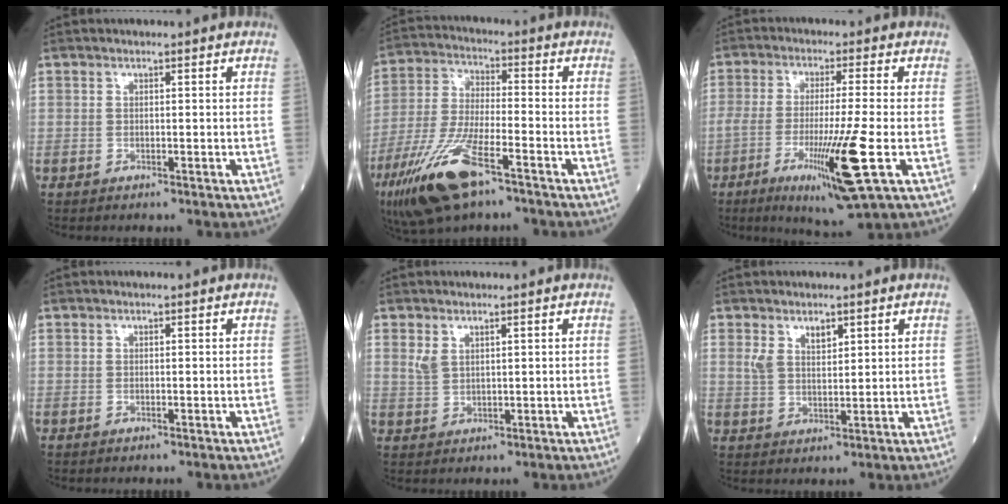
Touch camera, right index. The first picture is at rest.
{"total": 14.6, "force": [-8.5, 3.3, 11.4], "torque": [-0.241, -0.029, -0.156]}
{"total": 12.0, "force": [-4.1, -0.6, 11.3], "torque": [-0.209, -0.034, -0.069]}
{"total": 0.0}
{"total": 2.3, "force": [1.3, 1.2, 1.4], "torque": [-0.035, 0.002, 0.034]}
{"total": 3.8, "force": [2.2, 1.8, 2.6], "torque": [-0.055, 0.006, 0.048]}